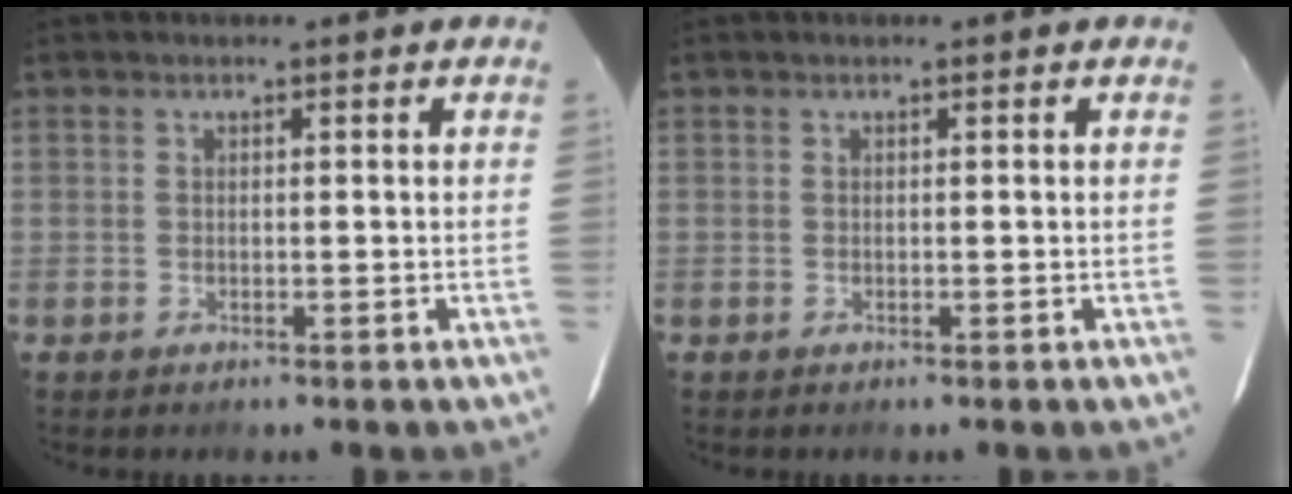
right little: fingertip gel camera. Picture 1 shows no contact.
{"total": 0.0}